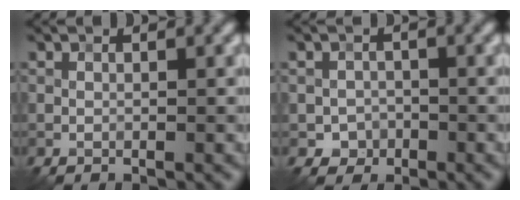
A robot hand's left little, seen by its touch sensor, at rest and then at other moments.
{"total": 1.7, "force": [-0.6, 1.5, 0.3], "torque": [0.008, 0.000, -0.013]}